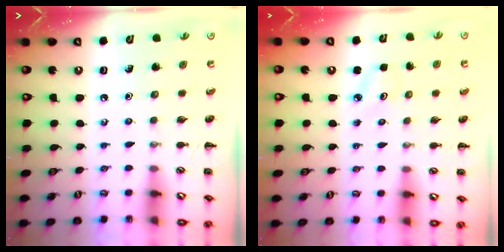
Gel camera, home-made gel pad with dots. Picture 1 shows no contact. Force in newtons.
{"total": 2.3, "press": 2.2, "slide": 0.6}